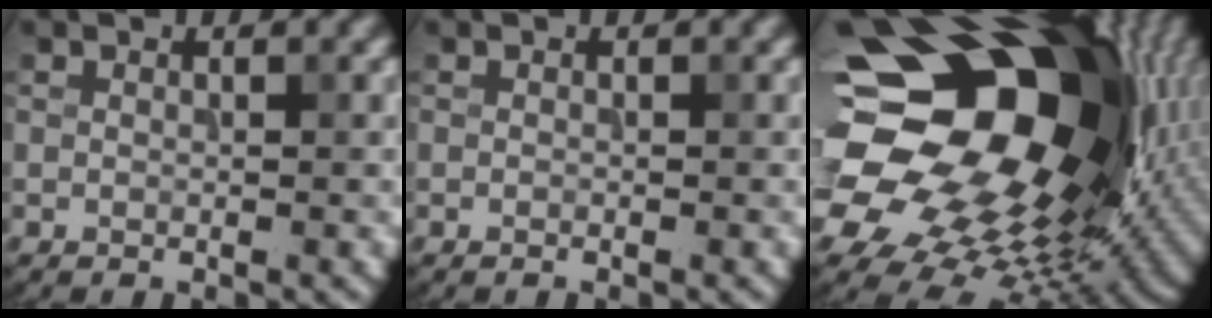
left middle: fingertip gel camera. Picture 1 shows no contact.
{"total": 0.0}
{"total": 20.7, "force": [4.7, 14.3, 14.3], "torque": [-0.239, -0.013, 0.096]}